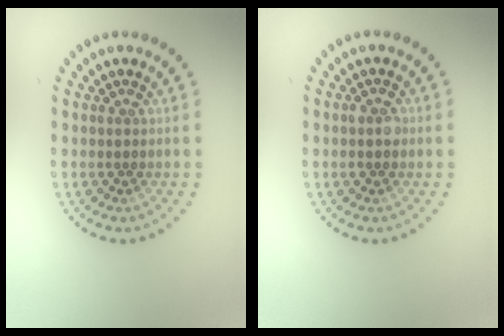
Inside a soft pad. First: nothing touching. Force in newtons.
{"total": 1.5, "press": 1.5, "slide": 0.1}